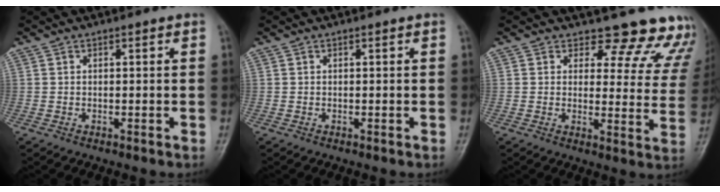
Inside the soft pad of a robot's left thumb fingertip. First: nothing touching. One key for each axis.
{"total": 0.0}
{"total": 14.9, "fx": 13.8, "fy": 5.3, "fz": 1.7, "tx": 0.038, "ty": -0.122, "tz": 0.127}